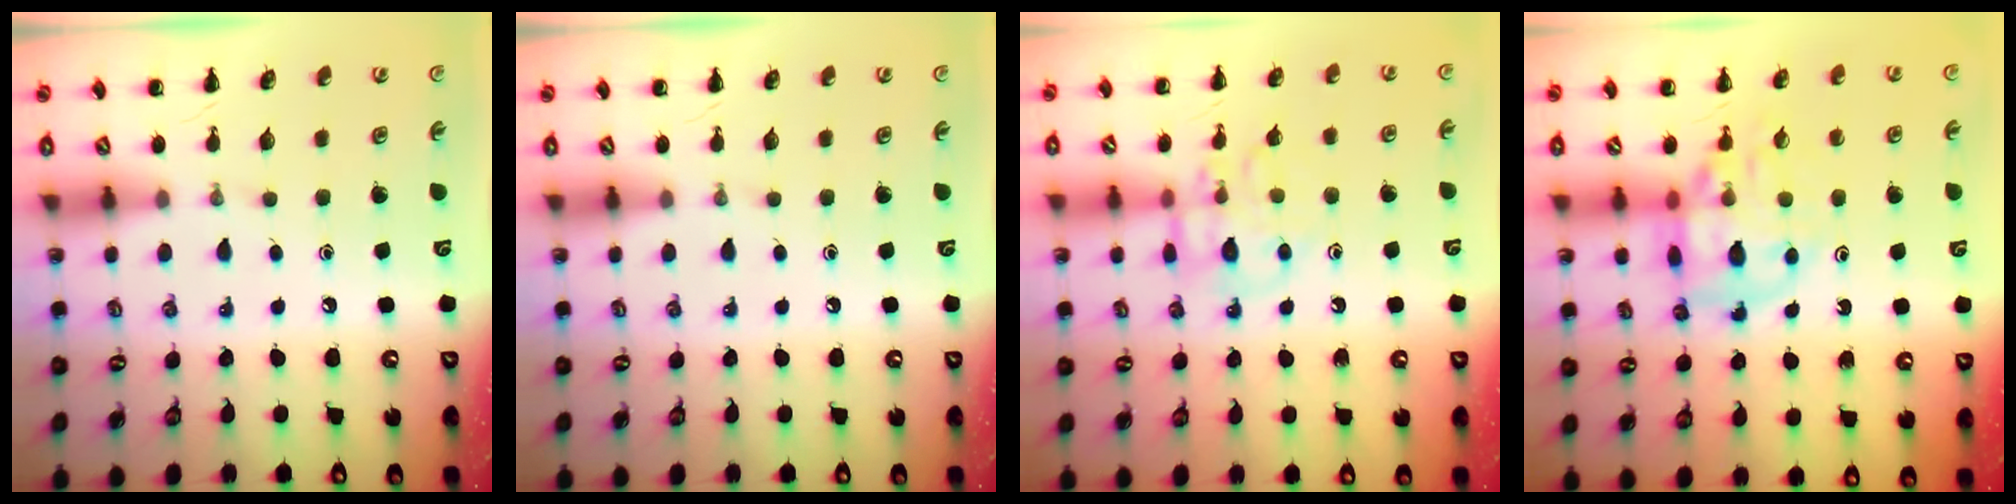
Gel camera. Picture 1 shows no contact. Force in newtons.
{"total": 0.0}
{"total": 11.1, "press": 11.1, "slide": 0.5}
{"total": 12.5, "press": 12.1, "slide": 3.0}